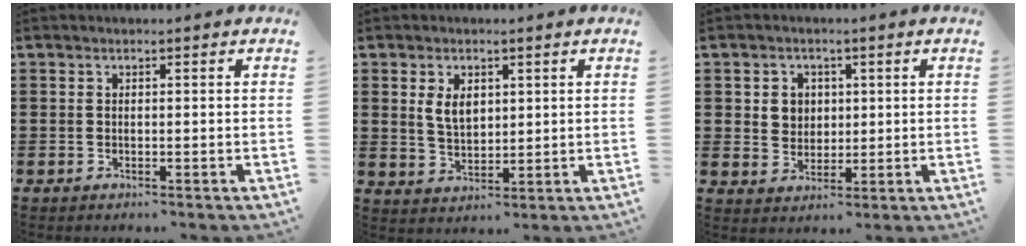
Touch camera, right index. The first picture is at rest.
{"total": 4.0, "force": [1.4, 2.5, 2.9], "torque": [-0.055, 0.005, 0.023]}
{"total": 3.6, "force": [1.0, 3.3, 1.0], "torque": [-0.033, 0.011, 0.016]}